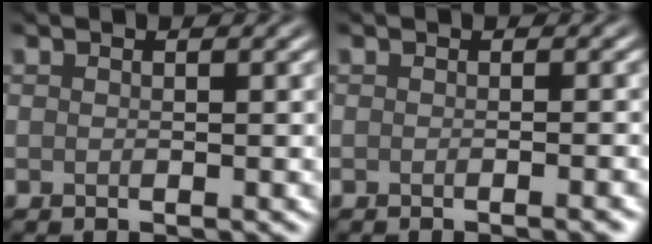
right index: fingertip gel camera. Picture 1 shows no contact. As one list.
[{"total": 2.1, "force": [-0.9, 0.6, 1.8], "torque": [-0.008, -0.001, -0.012]}]